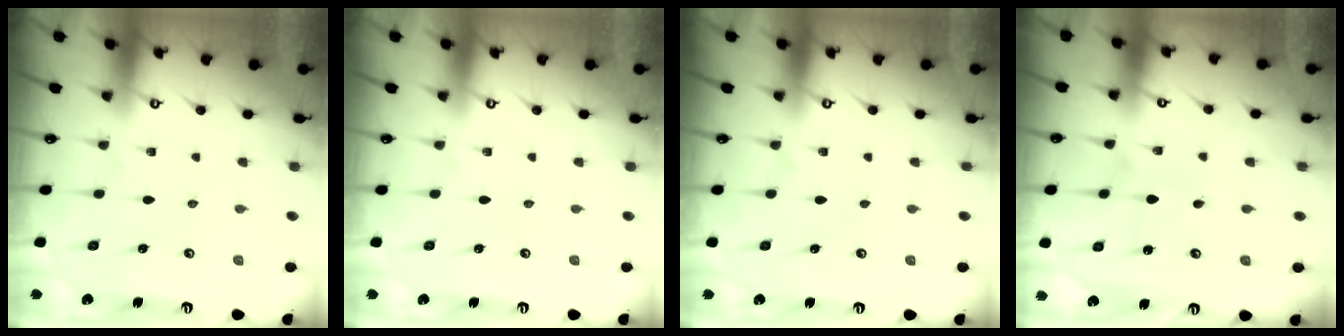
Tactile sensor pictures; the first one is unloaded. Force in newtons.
{"total": 0.0}
{"total": 0.0}
{"total": 4.9, "press": 4.9, "slide": 0.5}